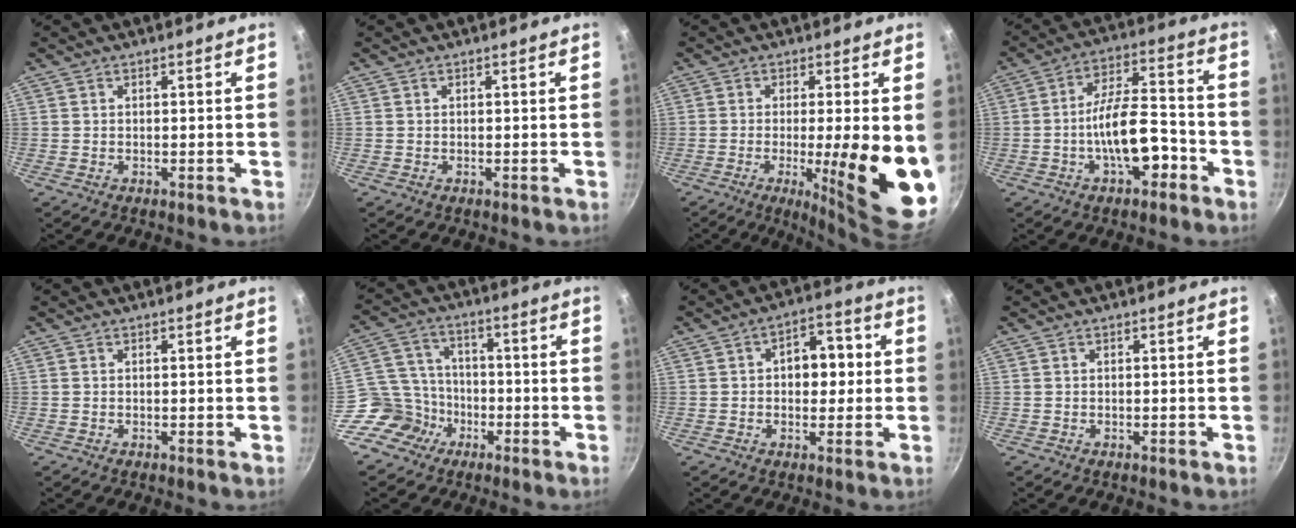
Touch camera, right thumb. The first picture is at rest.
{"total": 0.0}
{"total": 17.0, "force": [-2.5, 3.4, 16.4], "torque": [-0.213, -0.024, -0.029]}
{"total": 12.3, "force": [-4.6, 5.4, 10.1], "torque": [-0.142, 0.049, -0.077]}
{"total": 0.0}
{"total": 9.7, "force": [-4.9, 8.1, 2.3], "torque": [-0.007, 0.051, -0.098]}
{"total": 8.2, "force": [0.6, 5.7, 5.9], "torque": [-0.034, 0.017, 0.002]}
{"total": 0.0}